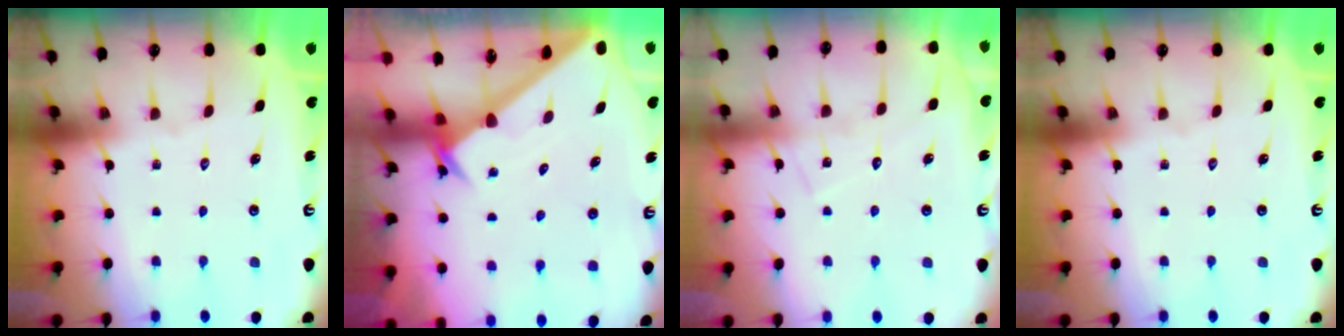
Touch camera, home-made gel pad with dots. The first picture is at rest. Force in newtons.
{"total": 2.2, "press": 2.2, "slide": 0.2}
{"total": 7.7, "press": 7.6, "slide": 0.6}
{"total": 0.0}